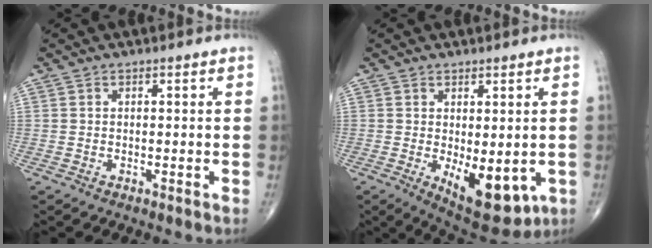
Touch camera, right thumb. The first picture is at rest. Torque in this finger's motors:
{"motor_torque": [1.06, 0.90, 0.19, -0.12, 0.21]}